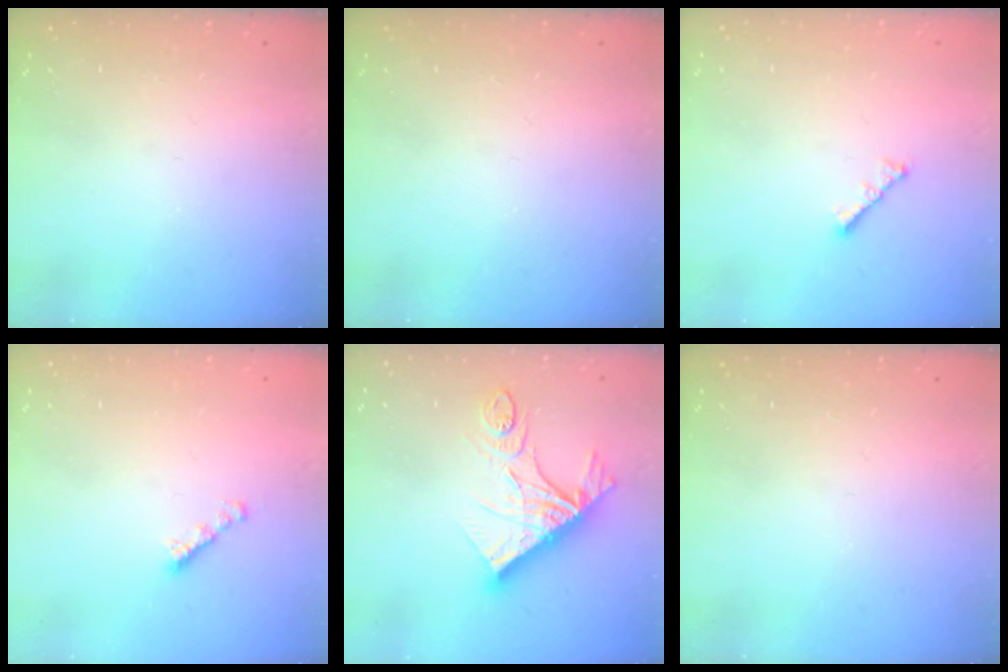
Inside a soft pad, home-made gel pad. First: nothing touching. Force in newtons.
{"total": 0.0}
{"total": 2.4, "press": 2.3, "slide": 0.6}
{"total": 2.2, "press": 2.1, "slide": 0.5}
{"total": 18.3, "press": 18.2, "slide": 1.8}
{"total": 0.0}